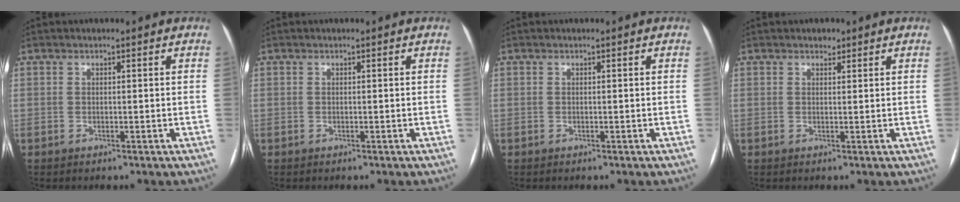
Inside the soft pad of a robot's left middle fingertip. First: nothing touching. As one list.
[{"total": 0.0}, {"total": 0.0}, {"total": 1.1, "force": [0.8, 0.6, 0.3], "torque": [-0.005, -0.001, 0.010]}]